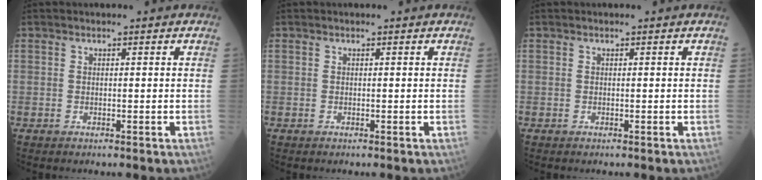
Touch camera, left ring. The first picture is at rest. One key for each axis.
{"total": 0.0}
{"total": 0.0}